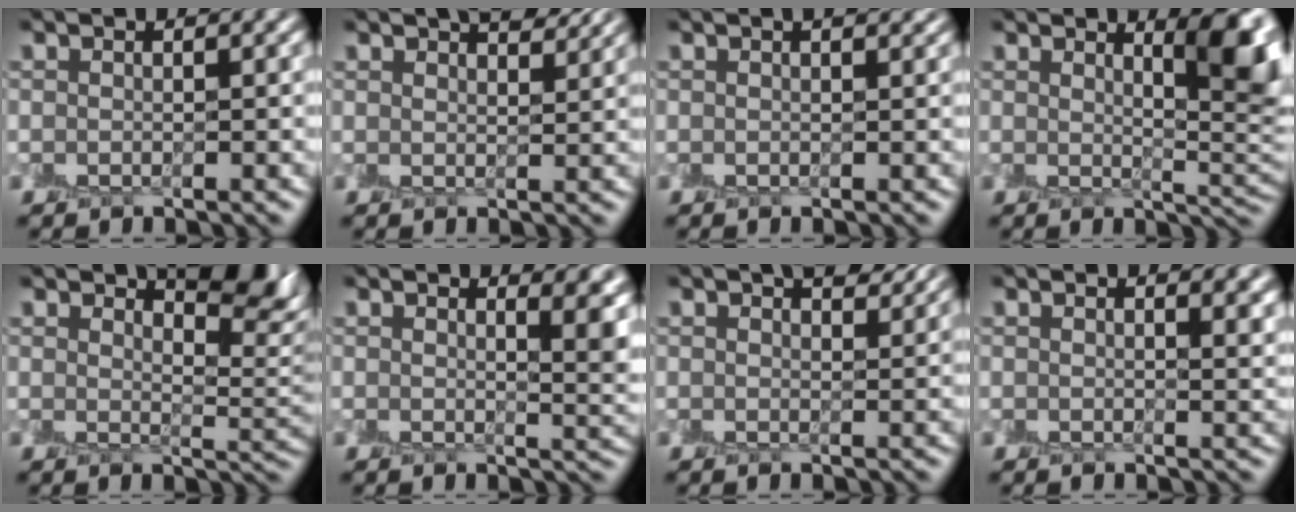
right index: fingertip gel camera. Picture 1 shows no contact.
{"total": 4.8, "force": [3.7, 1.5, 2.7], "torque": [-0.013, 0.019, 0.033]}
{"total": 2.1, "force": [1.3, 0.7, 1.5], "torque": [-0.008, 0.005, 0.004]}
{"total": 6.9, "force": [2.8, 1.8, 6.0], "torque": [-0.046, 0.007, 0.040]}
{"total": 6.6, "force": [4.4, 1.9, 4.5], "torque": [-0.039, 0.015, 0.069]}
{"total": 8.3, "force": [4.0, 3.5, 6.3], "torque": [-0.027, 0.040, 0.034]}
{"total": 4.2, "force": [3.0, 1.3, 2.6], "torque": [-0.020, 0.012, 0.029]}
{"total": 5.5, "force": [2.9, 2.4, 4.0], "torque": [-0.017, 0.028, 0.016]}